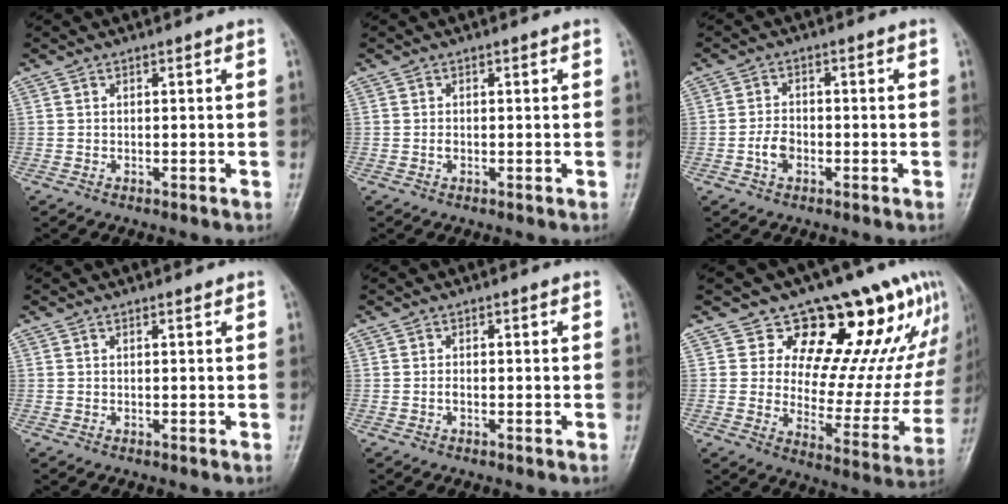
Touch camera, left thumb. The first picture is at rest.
{"total": 0.8, "force": [-0.2, 0.6, 0.6], "torque": [-0.009, 0.006, -0.003]}
{"total": 3.6, "force": [-1.4, 2.4, 2.3], "torque": [-0.037, 0.014, -0.029]}
{"total": 0.0}
{"total": 0.9, "force": [-0.3, 0.4, 0.7], "torque": [-0.011, 0.005, -0.006]}
{"total": 20.1, "force": [12.7, 9.5, 12.3], "torque": [-0.085, -0.074, 0.174]}